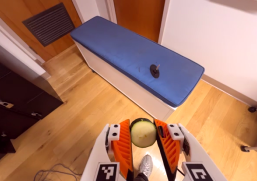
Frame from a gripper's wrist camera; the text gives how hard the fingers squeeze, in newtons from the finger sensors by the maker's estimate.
{"total": 7.5, "left": 7.1, "right": 7.8}